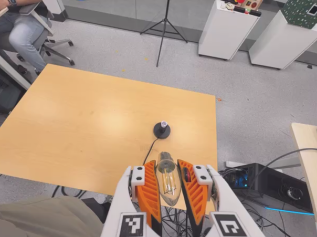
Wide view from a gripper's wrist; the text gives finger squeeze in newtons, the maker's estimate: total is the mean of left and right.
{"total": 19.9, "left": 21.4, "right": 18.5}